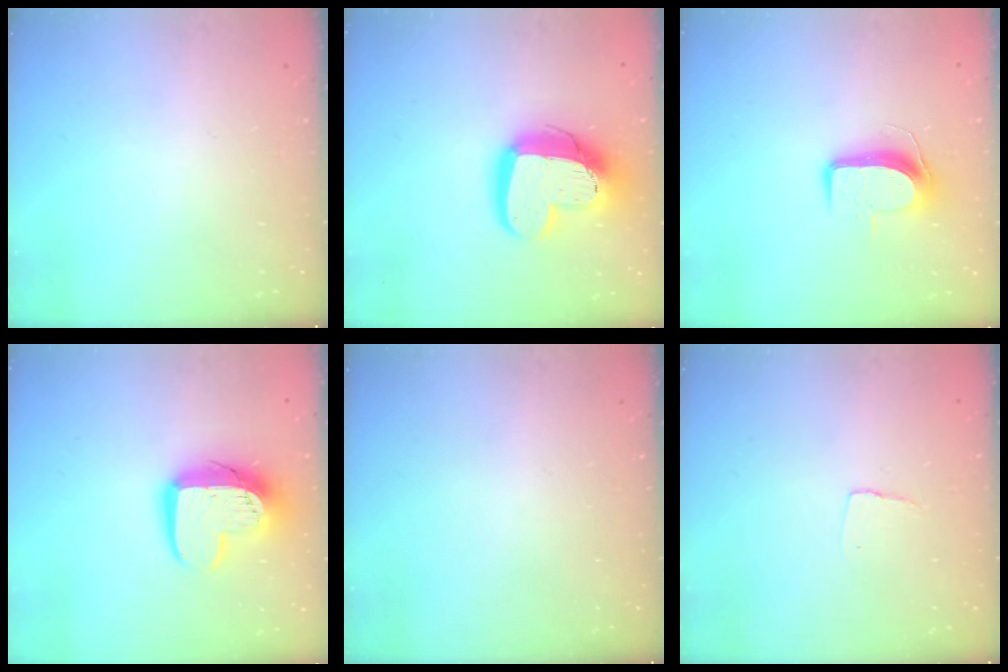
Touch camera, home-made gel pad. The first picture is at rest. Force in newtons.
{"total": 17.3, "press": 17.3, "slide": 1.6}
{"total": 9.2, "press": 9.2, "slide": 0.7}
{"total": 13.9, "press": 13.9, "slide": 1.0}
{"total": 0.0}
{"total": 3.6, "press": 3.6, "slide": 0.4}